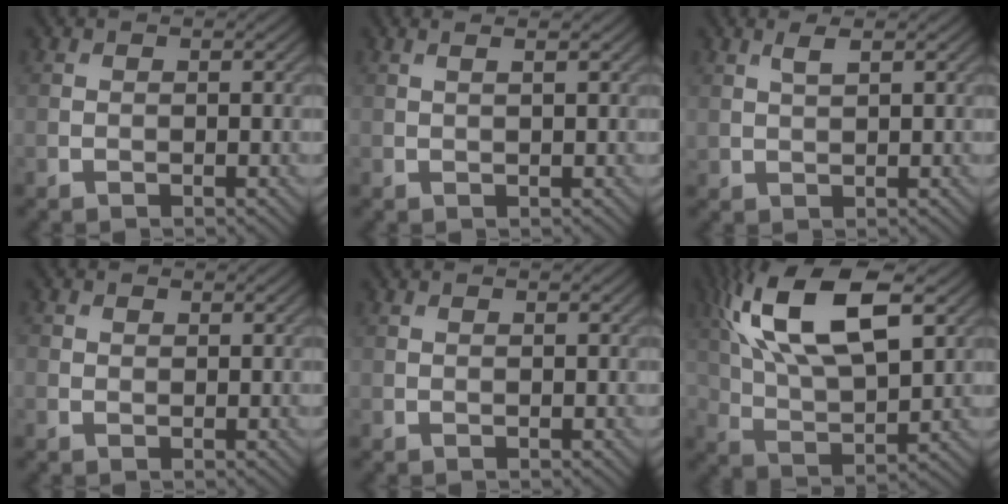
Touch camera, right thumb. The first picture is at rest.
{"total": 1.1, "force": [0.7, 0.1, 0.9], "torque": [-0.015, 0.003, 0.008]}
{"total": 1.7, "force": [1.0, 0.4, 1.3], "torque": [-0.033, 0.002, 0.023]}
{"total": 1.0, "force": [0.4, 0.9, 0.3], "torque": [-0.008, 0.001, 0.003]}
{"total": 0.0}
{"total": 15.6, "force": [6.4, 7.2, 12.3], "torque": [-0.265, 0.017, 0.116]}